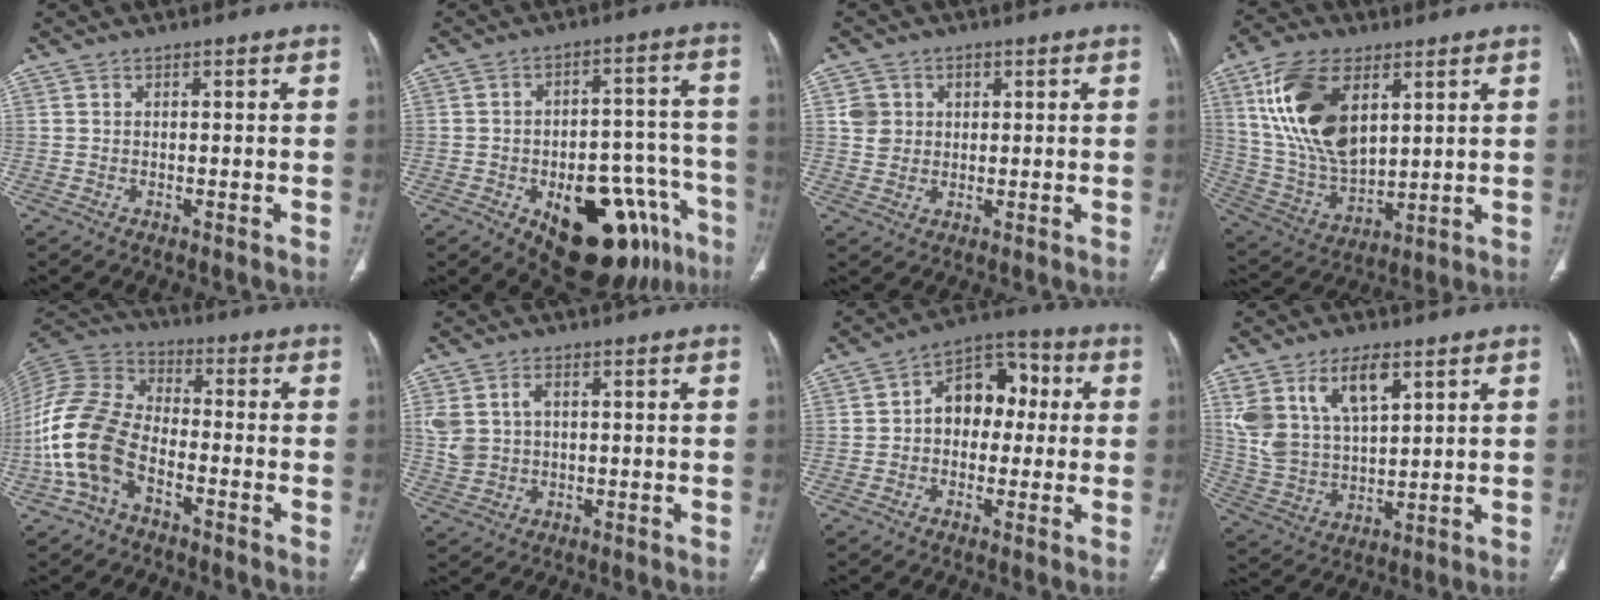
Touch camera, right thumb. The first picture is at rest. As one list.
[{"total": 21.9, "force": [-11.0, 10.7, 15.6], "torque": [-0.129, 0.070, -0.138]}, {"total": 4.4, "force": [1.2, 4.1, 1.2], "torque": [-0.001, -0.002, 0.022]}, {"total": 19.4, "force": [7.0, 10.5, 14.8], "torque": [-0.270, -0.024, 0.143]}, {"total": 15.4, "force": [-5.6, 9.3, 11.0], "torque": [-0.234, 0.042, -0.116]}, {"total": 6.1, "force": [1.2, 4.3, 4.1], "torque": [-0.088, 0.009, 0.032]}, {"total": 11.3, "force": [1.0, 8.0, 7.9], "torque": [-0.077, 0.034, 0.003]}, {"total": 14.2, "force": [7.1, 7.0, 10.1], "torque": [-0.188, -0.019, 0.149]}]